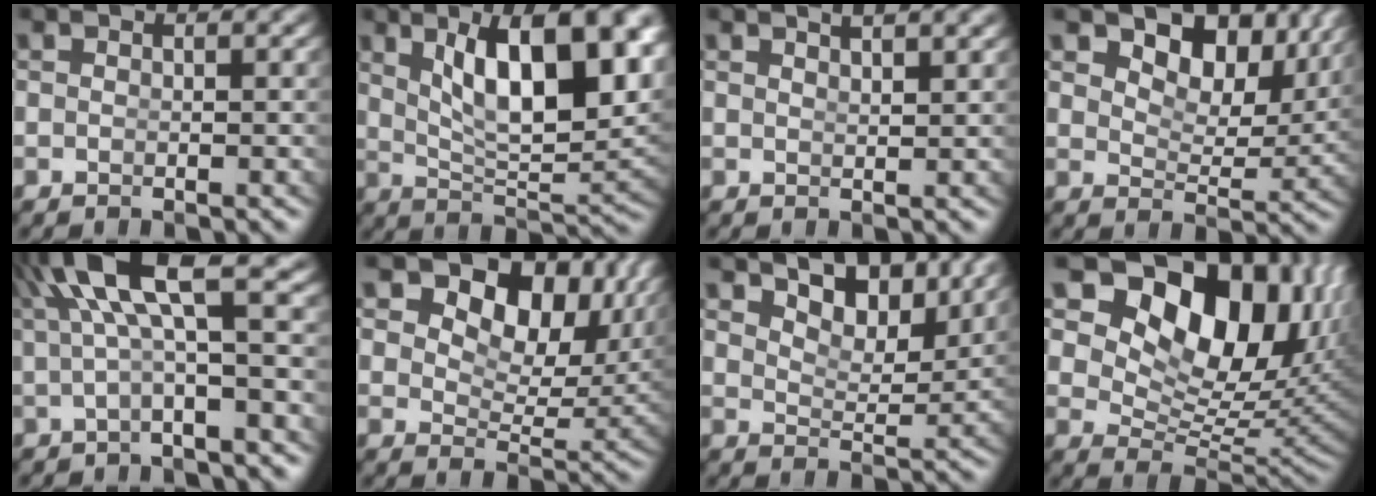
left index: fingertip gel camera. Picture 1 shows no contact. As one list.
[{"total": 10.9, "force": [3.1, 4.0, 9.7], "torque": [-0.133, -0.005, 0.057]}, {"total": 2.2, "force": [1.9, -0.4, 1.0], "torque": [-0.010, -0.007, 0.037]}, {"total": 7.1, "force": [4.6, 3.1, 4.4], "torque": [-0.076, -0.012, 0.078]}, {"total": 5.5, "force": [2.1, 1.0, 5.0], "torque": [-0.085, 0.012, 0.031]}, {"total": 14.1, "force": [5.8, 8.4, 9.8], "torque": [-0.144, 0.015, 0.081]}, {"total": 6.9, "force": [5.4, 2.4, 3.7], "torque": [-0.055, -0.005, 0.086]}, {"total": 18.8, "force": [5.8, 12.0, 13.3], "torque": [-0.219, 0.002, 0.087]}]